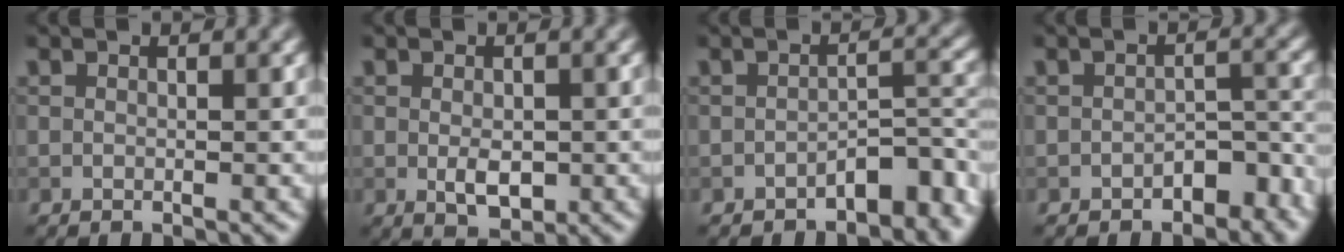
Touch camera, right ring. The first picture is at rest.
{"total": 2.5, "force": [-0.3, 1.5, 2.0], "torque": [-0.034, -0.004, -0.003]}
{"total": 4.2, "force": [-2.8, 1.6, 2.7], "torque": [-0.027, 0.009, -0.043]}
{"total": 3.5, "force": [-2.2, 1.9, 2.0], "torque": [-0.022, 0.004, -0.031]}